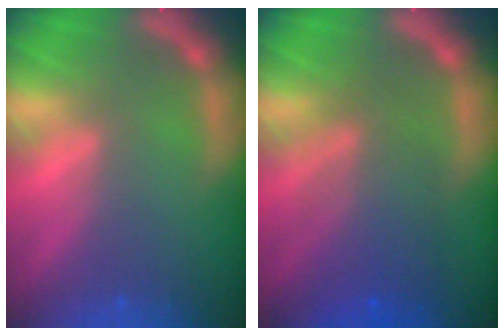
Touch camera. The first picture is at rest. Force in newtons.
{"total": 6.5}